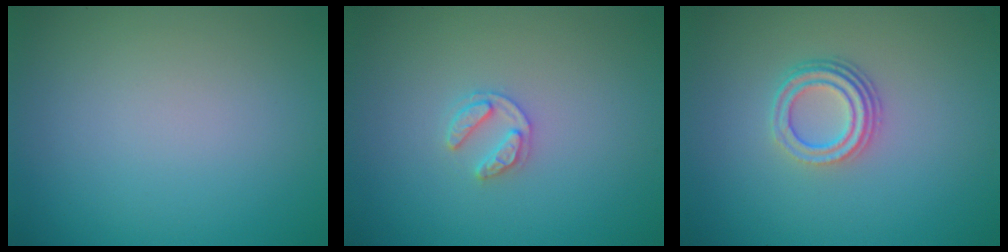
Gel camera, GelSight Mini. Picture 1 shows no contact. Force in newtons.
{"total": 1.8, "press": 1.8, "slide": 0.3}
{"total": 3.4, "press": 2.5, "slide": 2.4}